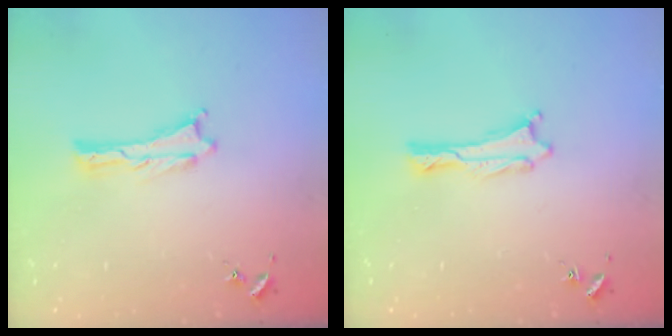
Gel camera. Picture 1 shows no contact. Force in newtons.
{"total": 0.0}